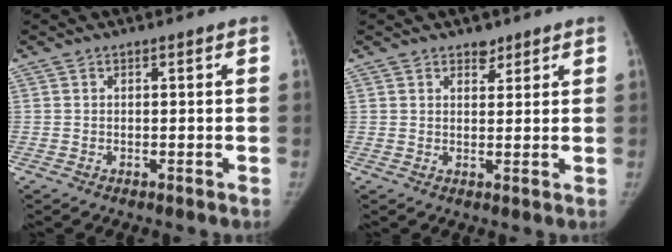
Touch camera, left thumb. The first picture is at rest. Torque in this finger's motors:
{"motor_torque": [0.40, -0.35, 0.51, -0.42, 0.02]}